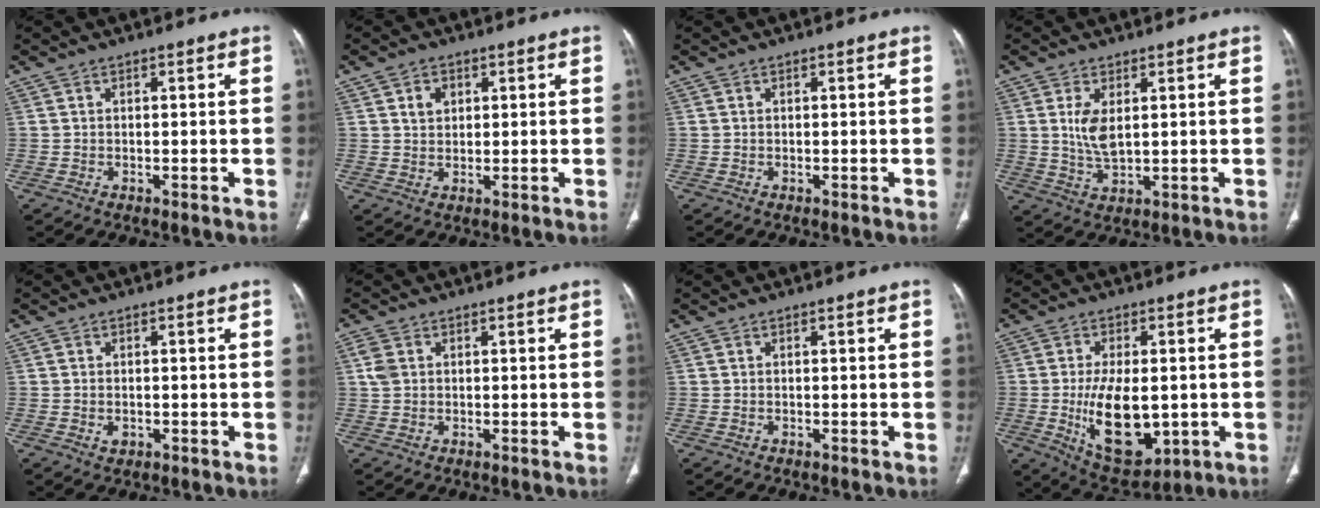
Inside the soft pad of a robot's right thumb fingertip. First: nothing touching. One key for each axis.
{"total": 3.5, "fx": 1.3, "fy": 2.6, "fz": 1.8, "tx": -0.017, "ty": -0.006, "tz": 0.026}
{"total": 0.0}
{"total": 5.5, "fx": 1.3, "fy": 2.6, "fz": 4.7, "tx": -0.094, "ty": -0.013, "tz": 0.034}
{"total": 1.7, "fx": -0.3, "fy": 1.3, "fz": 1.0, "tx": -0.015, "ty": 0.000, "tz": 0.000}
{"total": 2.8, "fx": 0.7, "fy": 2.1, "fz": 1.7, "tx": -0.042, "ty": 0.005, "tz": 0.017}
{"total": 0.0}
{"total": 14.6, "fx": -2.0, "fy": 7.6, "fz": 12.3, "tx": -0.191, "ty": -0.014, "tz": -0.011}